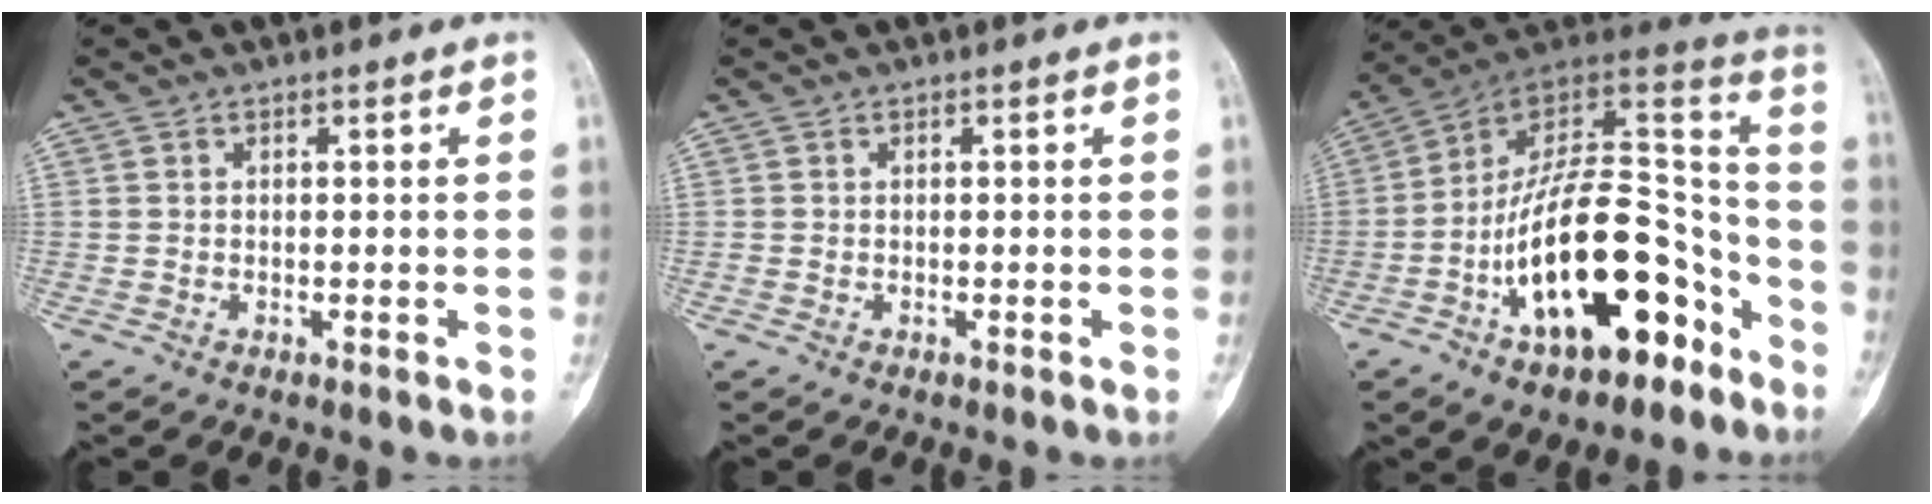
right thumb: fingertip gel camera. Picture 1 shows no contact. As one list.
[{"total": 0.0}, {"total": 25.4, "force": [-11.2, 11.9, 19.4], "torque": [-0.294, 0.093, -0.175]}]